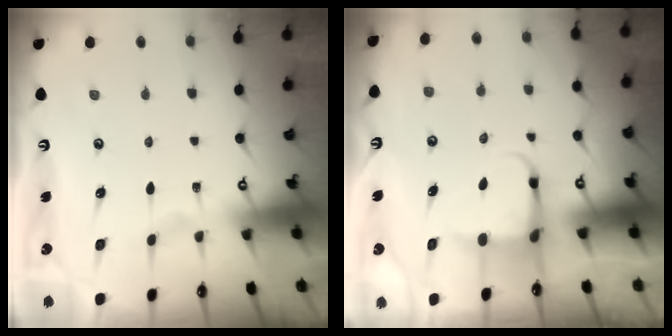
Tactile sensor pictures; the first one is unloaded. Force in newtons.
{"total": 3.9, "press": 3.9, "slide": 0.4}